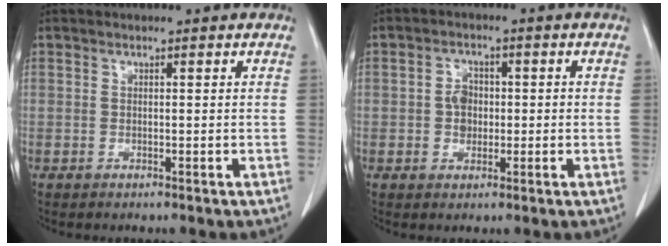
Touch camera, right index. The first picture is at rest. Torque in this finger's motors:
{"motor_torque": [0.04, 0.04, 0.05, 0.01]}